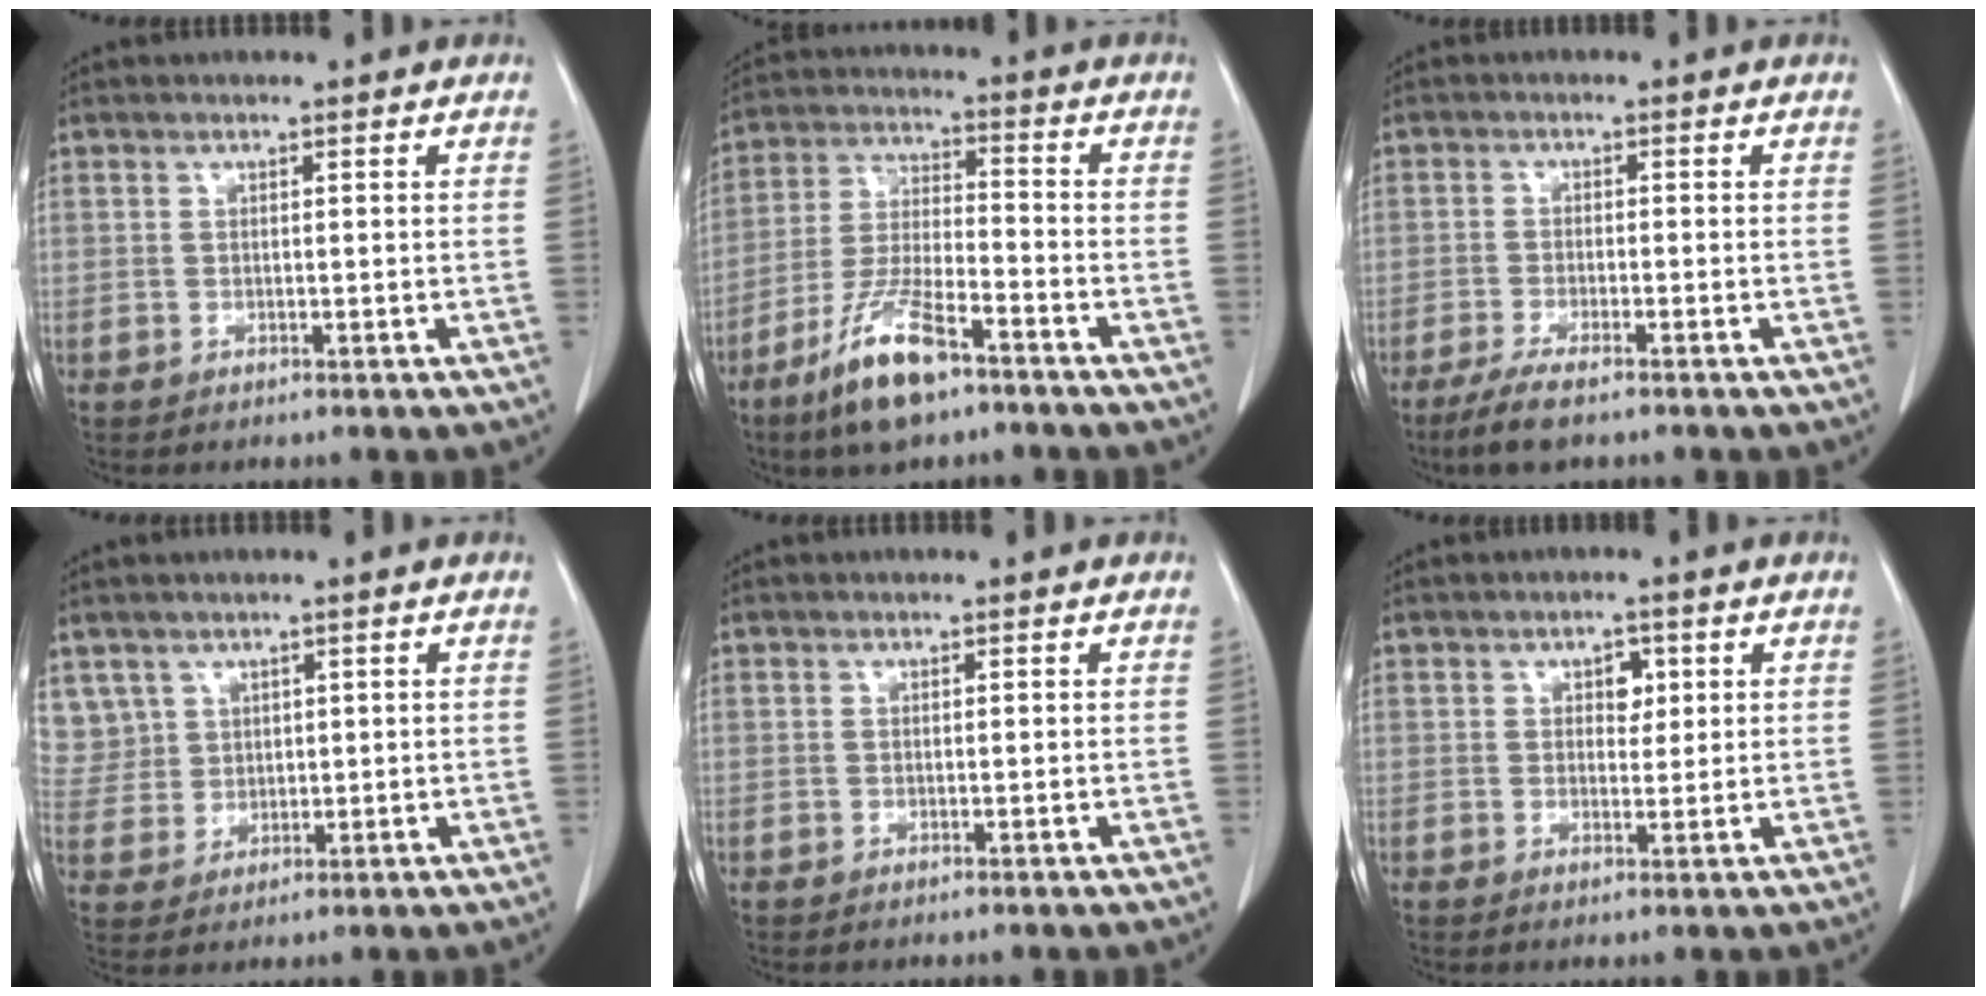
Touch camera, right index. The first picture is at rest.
{"total": 11.9, "force": [-7.7, 2.7, 8.7], "torque": [-0.181, -0.019, -0.143]}
{"total": 5.7, "force": [-4.1, 0.8, 3.8], "torque": [-0.073, -0.014, -0.068]}
{"total": 6.2, "force": [3.5, 5.1, -0.2], "torque": [0.007, 0.009, 0.080]}
{"total": 0.0}
{"total": 2.6, "force": [0.9, 1.7, 1.7], "torque": [-0.020, 0.004, 0.013]}